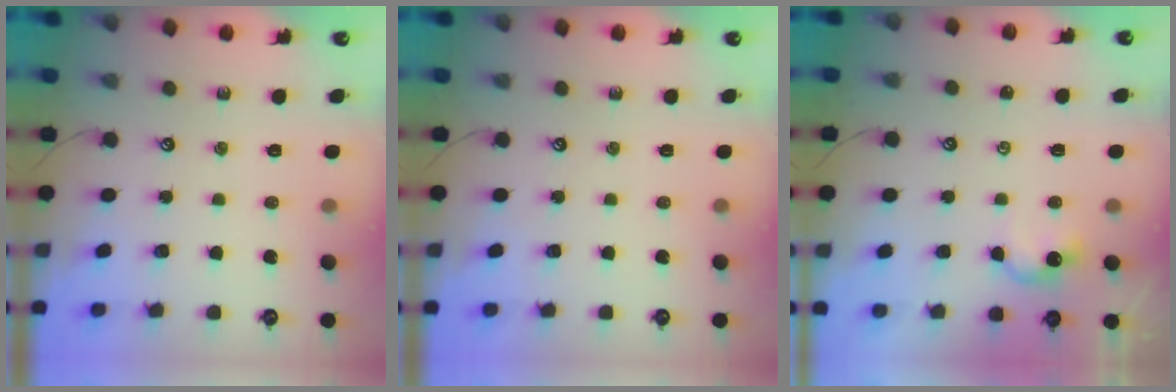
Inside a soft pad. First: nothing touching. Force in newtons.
{"total": 0.0}
{"total": 2.1, "press": 2.1, "slide": 0.5}